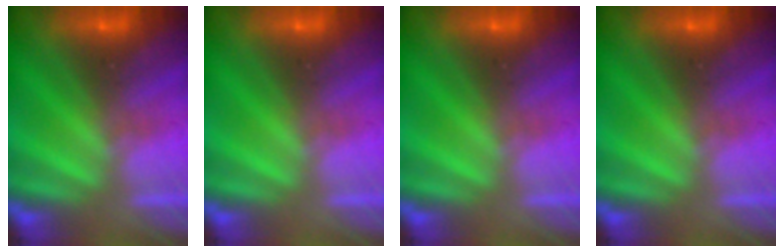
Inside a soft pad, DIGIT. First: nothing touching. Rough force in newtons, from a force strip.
{"total": 0.0}
{"total": 0.0}
{"total": 0.0}